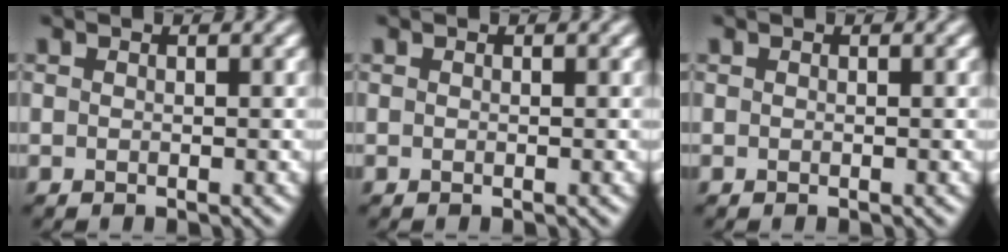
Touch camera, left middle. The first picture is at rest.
{"total": 0.0}
{"total": 0.0}